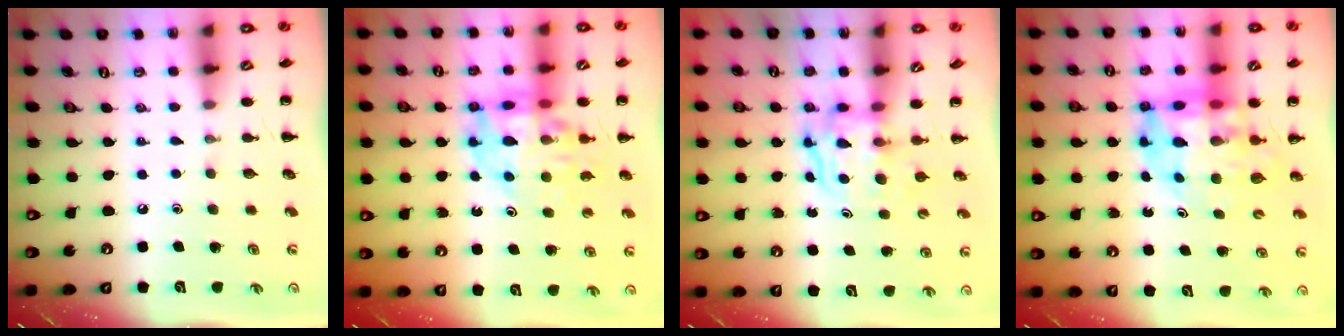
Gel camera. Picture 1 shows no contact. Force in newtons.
{"total": 15.5, "press": 15.0, "slide": 4.0}
{"total": 3.6, "press": 3.5, "slide": 0.3}
{"total": 10.3, "press": 9.8, "slide": 3.1}